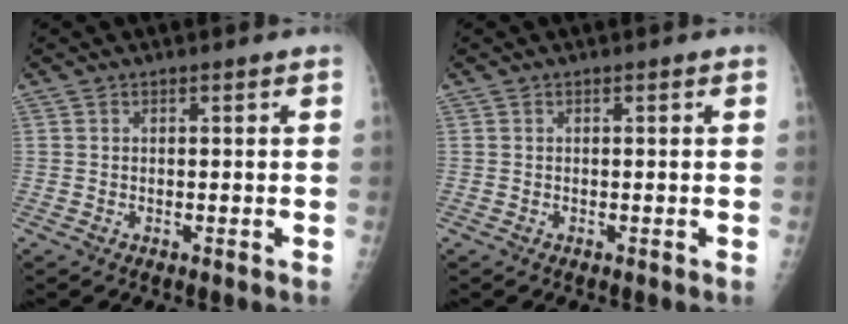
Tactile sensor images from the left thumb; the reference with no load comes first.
{"total": 0.0}